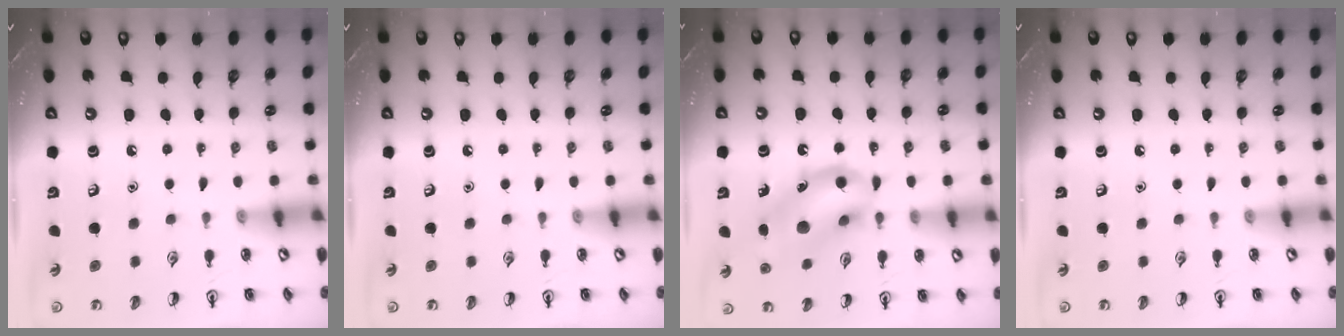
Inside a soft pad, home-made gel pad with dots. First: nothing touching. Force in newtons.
{"total": 0.0}
{"total": 13.0, "press": 12.9, "slide": 1.9}
{"total": 0.0}